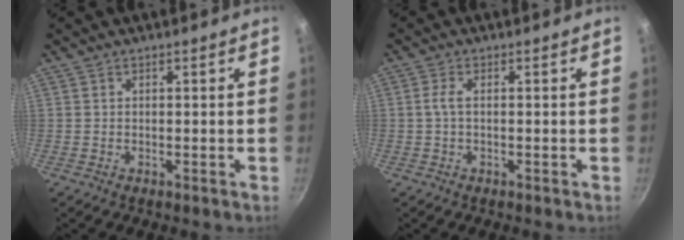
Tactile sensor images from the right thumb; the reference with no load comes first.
{"total": 2.3, "force": [0.0, 0.9, 2.1], "torque": [-0.054, 0.007, -0.002]}